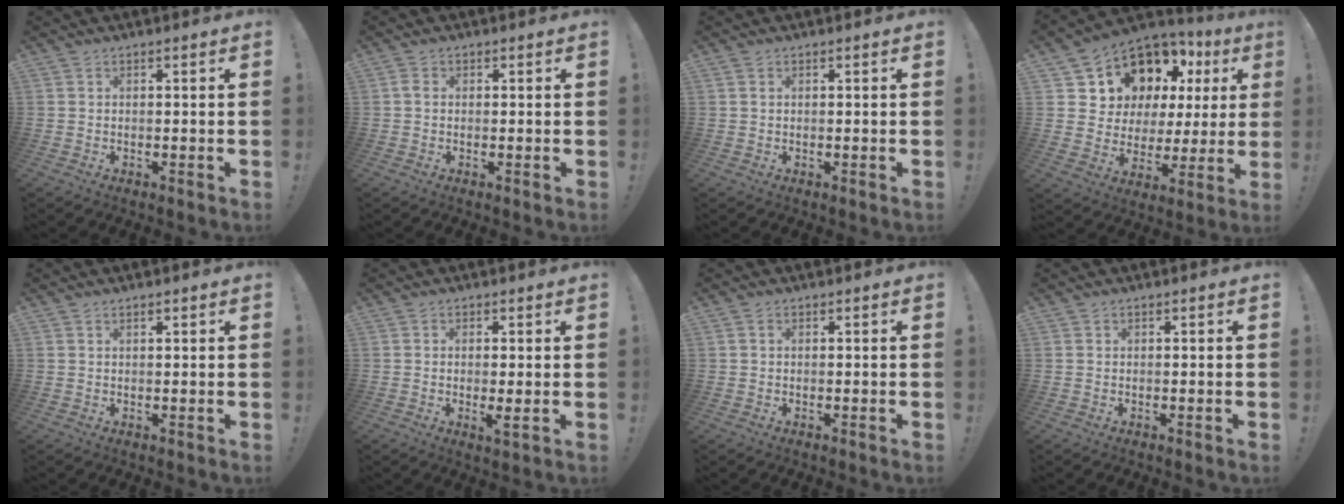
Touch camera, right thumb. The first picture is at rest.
{"total": 1.5, "force": [0.2, 1.2, 0.9], "torque": [-0.016, 0.005, 0.004]}
{"total": 0.7, "force": [0.4, 0.5, 0.4], "torque": [-0.017, 0.005, 0.010]}
{"total": 10.8, "force": [7.5, 6.8, 3.7], "torque": [-0.063, -0.073, 0.147]}
{"total": 0.9, "force": [0.7, 0.2, 0.5], "torque": [-0.004, -0.001, 0.012]}
{"total": 3.1, "force": [0.1, 0.3, 3.1], "torque": [-0.048, -0.008, 0.004]}
{"total": 0.6, "force": [0.2, 0.5, 0.2], "torque": [-0.010, 0.005, 0.004]}
{"total": 0.0}